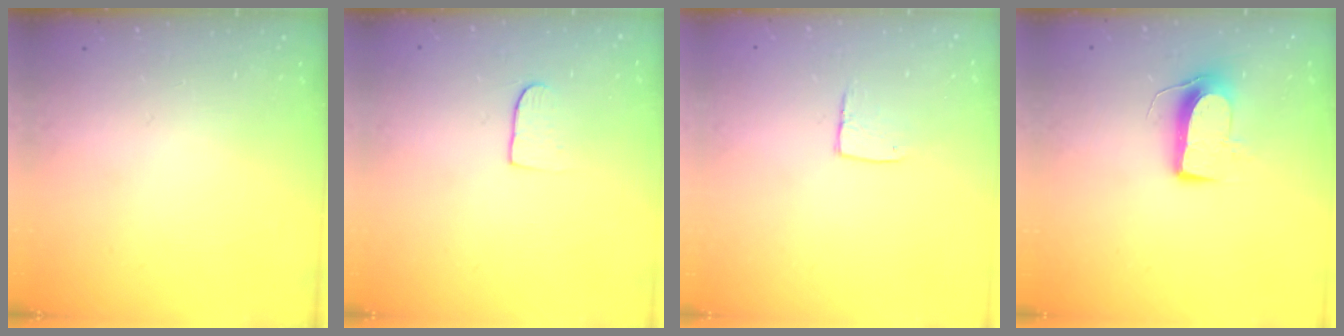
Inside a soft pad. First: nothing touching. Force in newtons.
{"total": 6.4, "press": 6.3, "slide": 0.4}
{"total": 5.9, "press": 5.9, "slide": 0.4}
{"total": 10.1, "press": 10.1, "slide": 0.1}